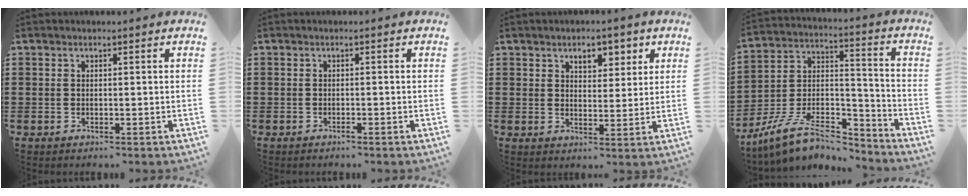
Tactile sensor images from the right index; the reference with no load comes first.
{"total": 0.6, "force": [-0.5, 0.0, 0.3], "torque": [-0.007, -0.001, -0.011]}
{"total": 4.1, "force": [2.4, 2.5, 2.1], "torque": [-0.030, 0.003, 0.035]}
{"total": 10.2, "force": [-8.3, 3.6, 4.8], "torque": [-0.103, 0.017, -0.164]}